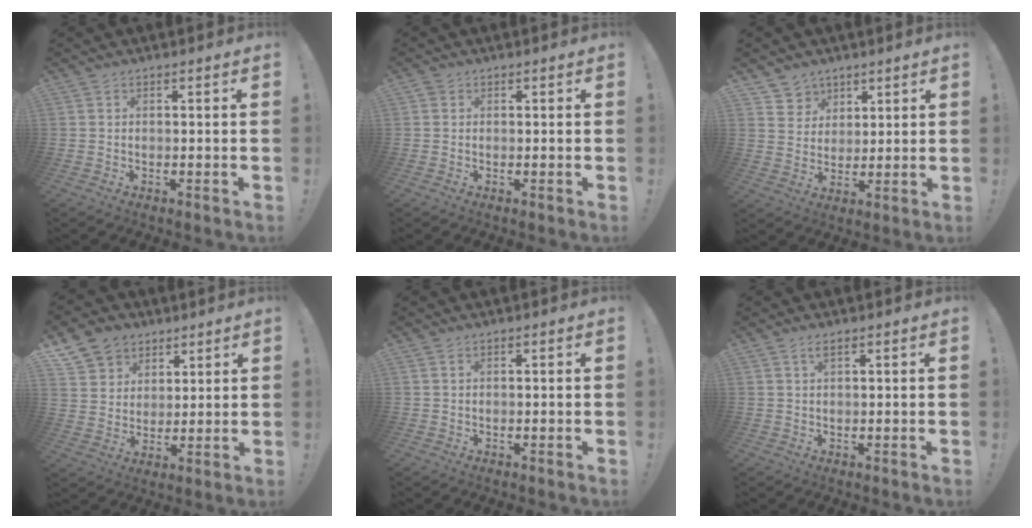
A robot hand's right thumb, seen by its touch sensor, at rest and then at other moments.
{"total": 0.9, "force": [0.4, 0.8, 0.2], "torque": [-0.006, 0.002, 0.009]}
{"total": 6.6, "force": [4.2, 5.1, 0.1], "torque": [-0.006, -0.037, 0.083]}
{"total": 9.7, "force": [5.4, 7.9, 1.8], "torque": [-0.026, -0.036, 0.111]}
{"total": 0.5, "force": [0.3, 0.2, 0.3], "torque": [-0.010, 0.002, 0.007]}
{"total": 1.9, "force": [1.1, 0.6, 1.4], "torque": [-0.029, -0.001, 0.019]}